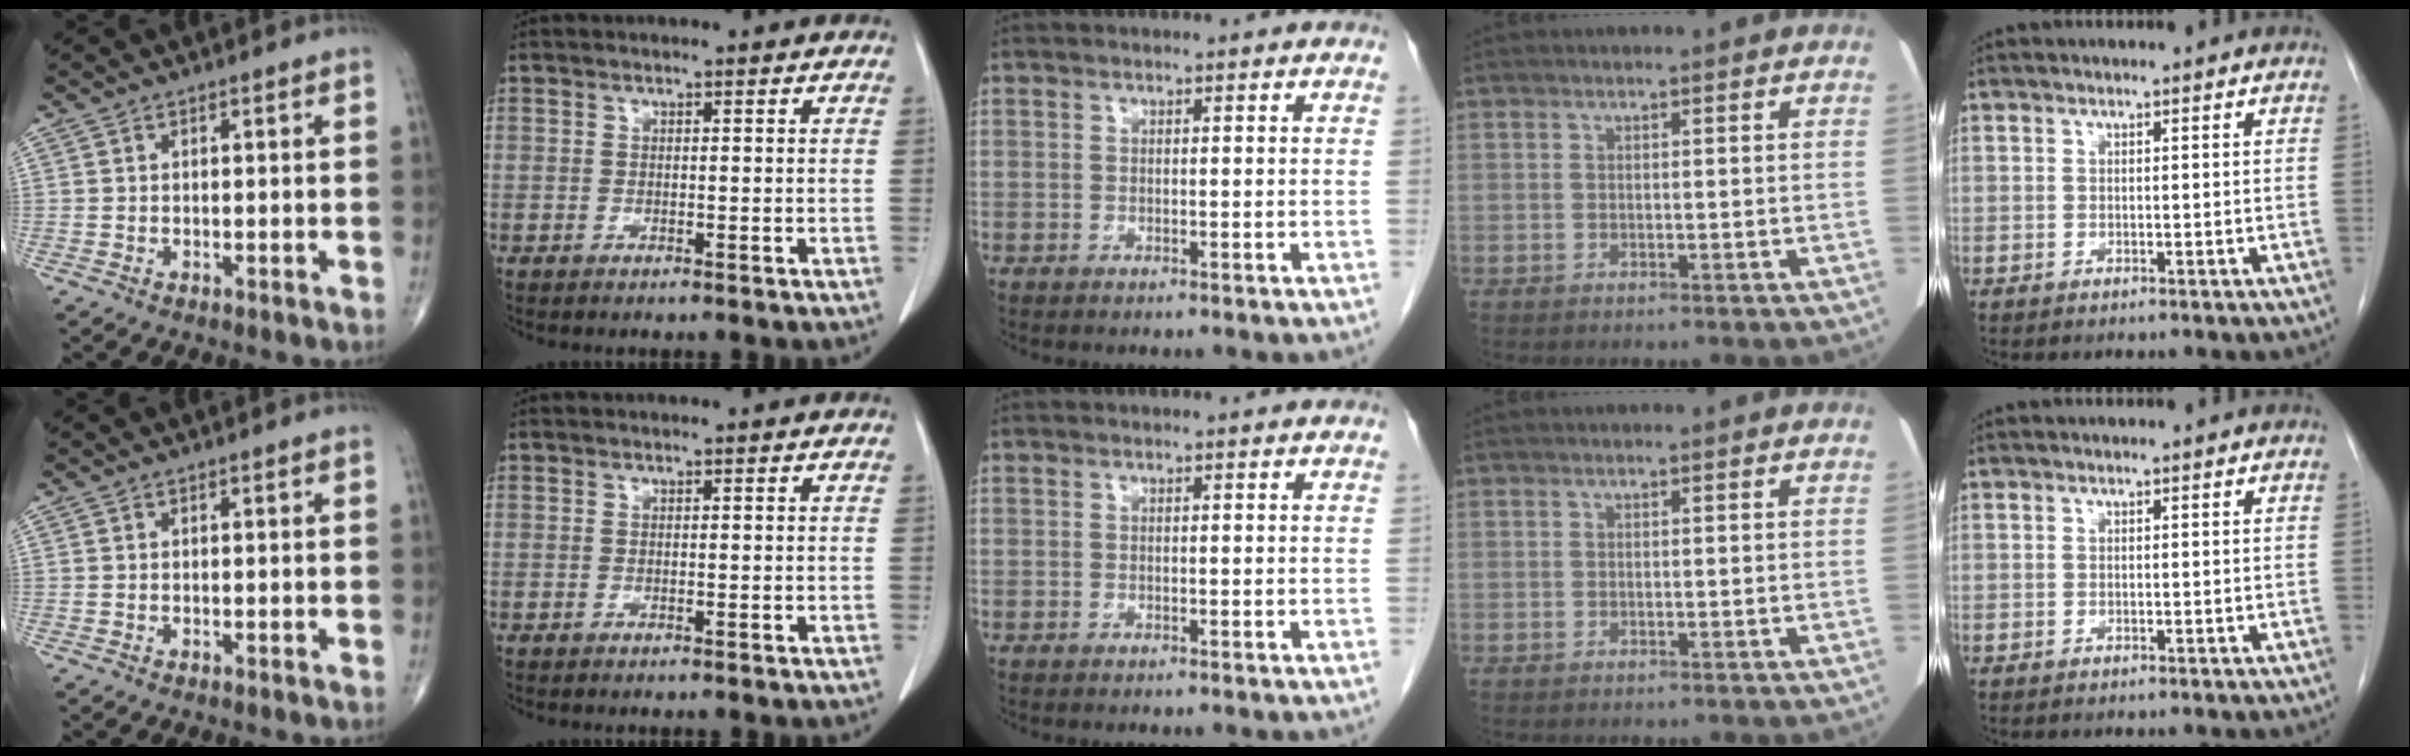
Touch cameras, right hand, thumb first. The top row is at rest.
{}